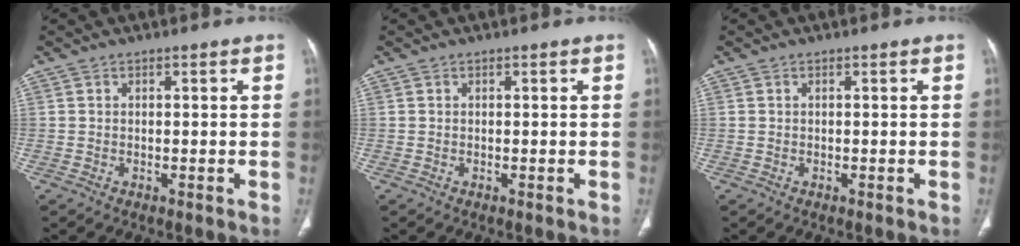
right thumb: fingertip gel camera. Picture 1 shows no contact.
{"total": 0.0}
{"total": 0.0}